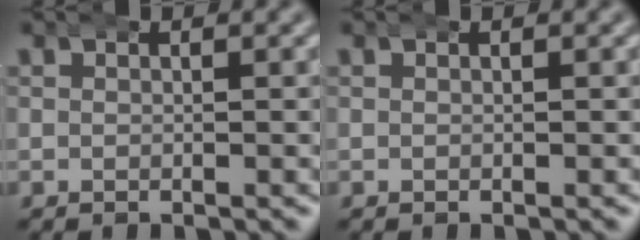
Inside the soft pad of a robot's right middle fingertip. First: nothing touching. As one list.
[{"total": 0.0}]